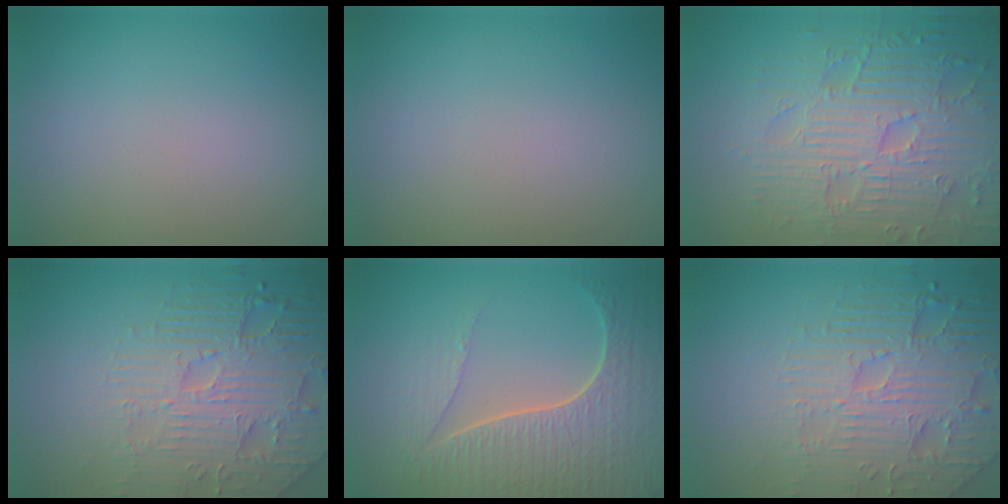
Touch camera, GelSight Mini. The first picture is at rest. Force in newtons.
{"total": 0.0}
{"total": 9.1, "press": 6.6, "slide": 6.3}
{"total": 6.3, "press": 5.4, "slide": 3.3}
{"total": 7.7, "press": 5.6, "slide": 5.3}
{"total": 6.3, "press": 5.4, "slide": 3.3}